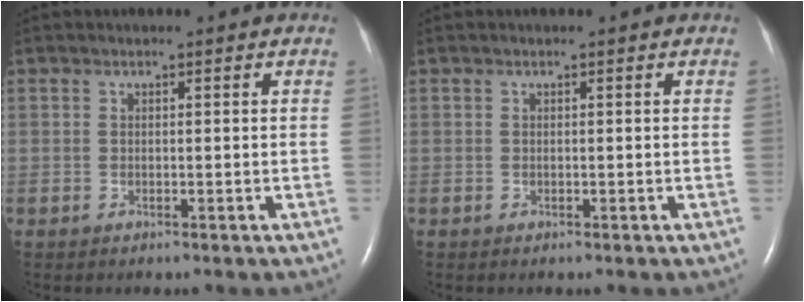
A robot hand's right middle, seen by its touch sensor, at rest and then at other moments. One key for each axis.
{"total": 0.0}